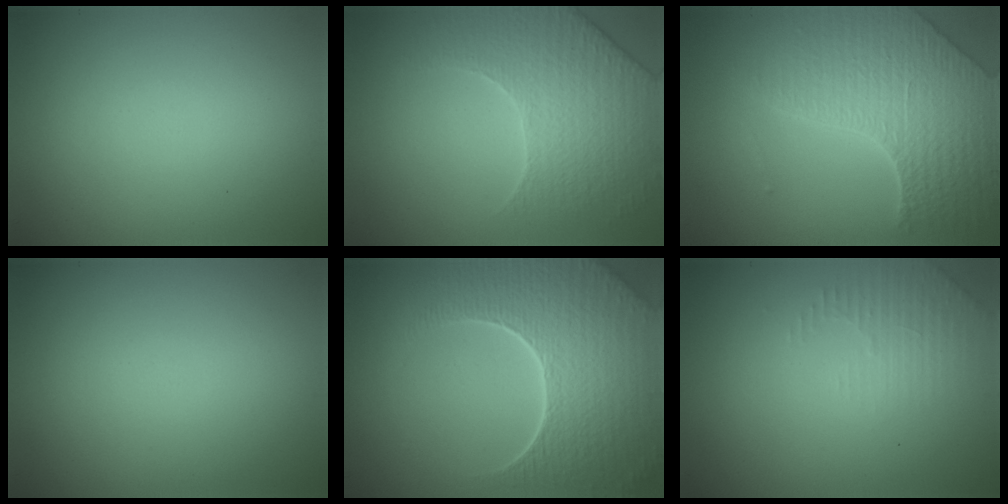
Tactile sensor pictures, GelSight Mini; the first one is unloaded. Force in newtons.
{"total": 3.9, "press": 3.7, "slide": 0.9}
{"total": 7.2, "press": 5.6, "slide": 4.5}
{"total": 0.0}
{"total": 9.4, "press": 6.7, "slide": 6.6}
{"total": 1.9, "press": 1.8, "slide": 0.6}